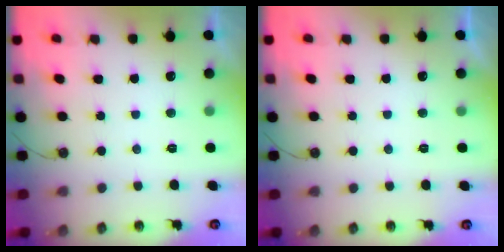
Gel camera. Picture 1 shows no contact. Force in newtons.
{"total": 0.0}